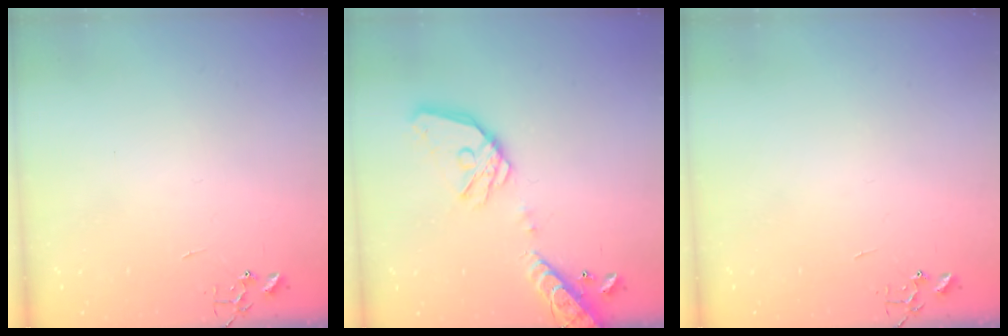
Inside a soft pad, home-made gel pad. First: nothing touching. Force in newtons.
{"total": 17.0, "press": 16.8, "slide": 2.6}
{"total": 0.0}